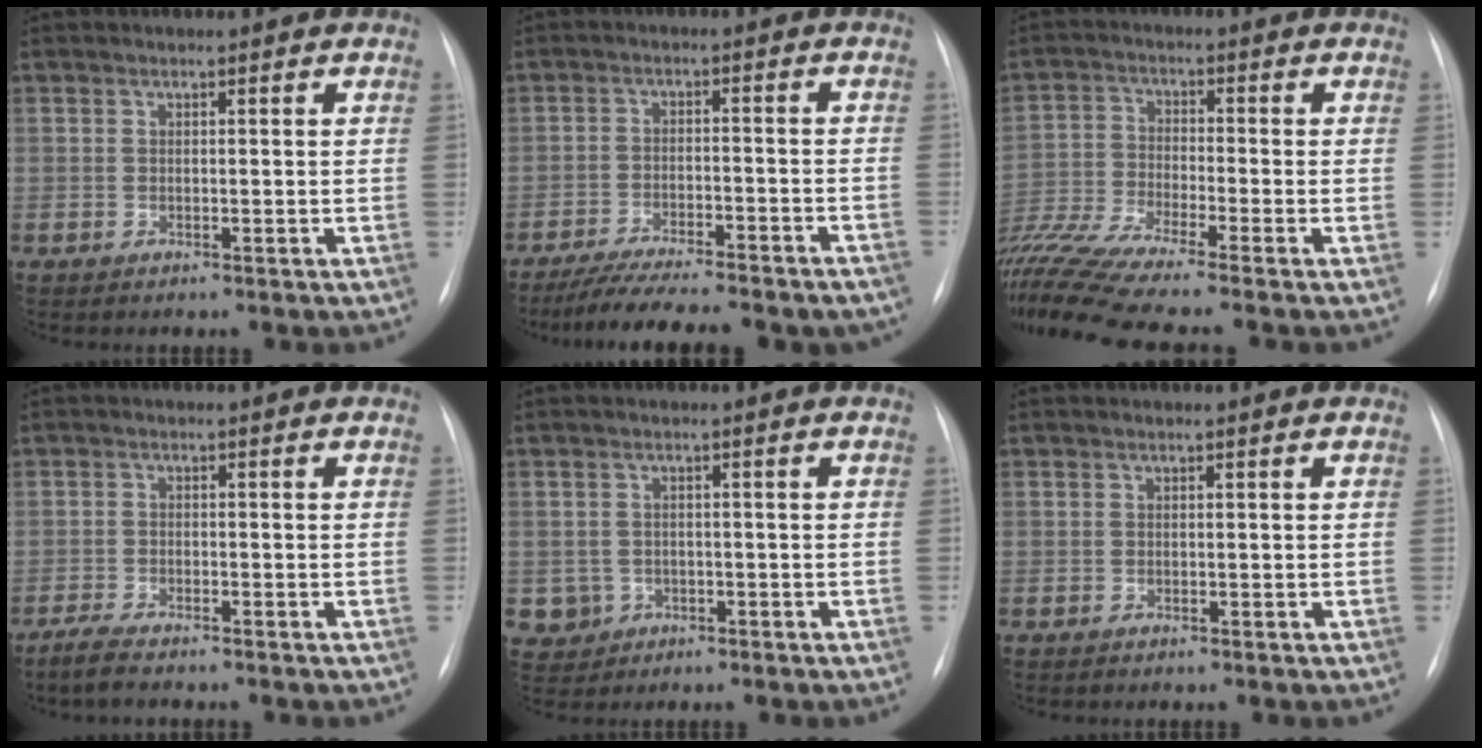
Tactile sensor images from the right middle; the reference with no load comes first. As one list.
[{"total": 16.9, "force": [-14.7, 3.0, 7.8], "torque": [-0.119, -0.009, -0.205]}, {"total": 13.2, "force": [-11.2, -1.4, 6.9], "torque": [-0.141, -0.022, -0.202]}, {"total": 3.5, "force": [-3.0, 0.4, 1.8], "torque": [-0.045, -0.011, -0.053]}, {"total": 3.7, "force": [-1.2, 3.5, 0.1], "torque": [-0.002, 0.008, -0.014]}, {"total": 0.0}]